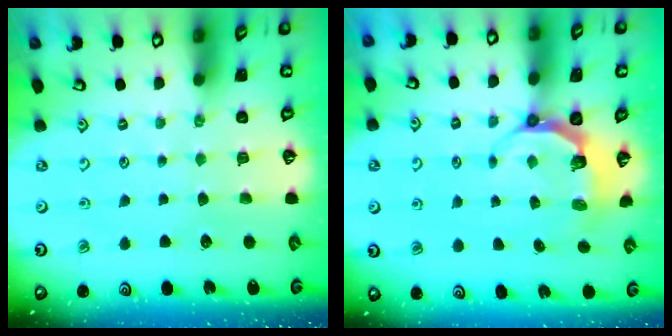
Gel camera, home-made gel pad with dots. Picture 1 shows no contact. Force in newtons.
{"total": 5.6, "press": 4.5, "slide": 3.3}